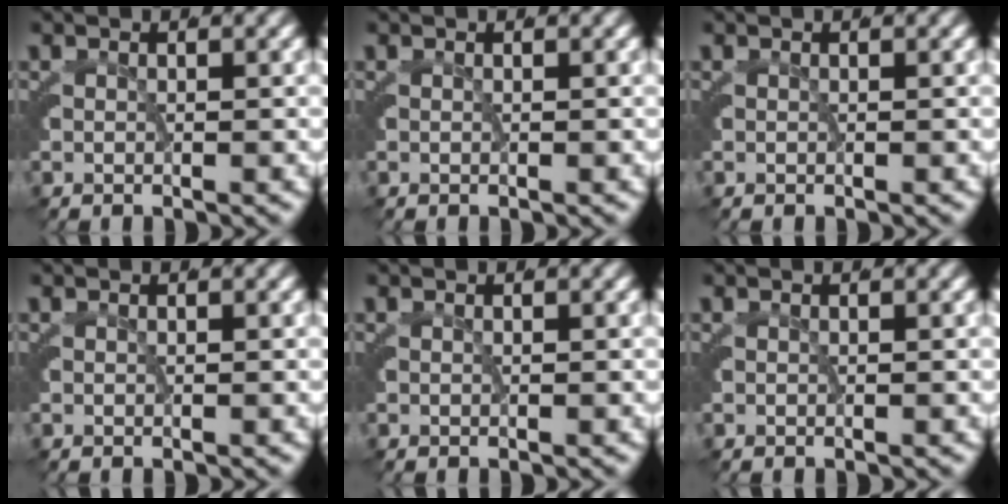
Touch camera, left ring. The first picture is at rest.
{"total": 0.0}
{"total": 0.0}
{"total": 0.0}
{"total": 0.0}
{"total": 0.0}